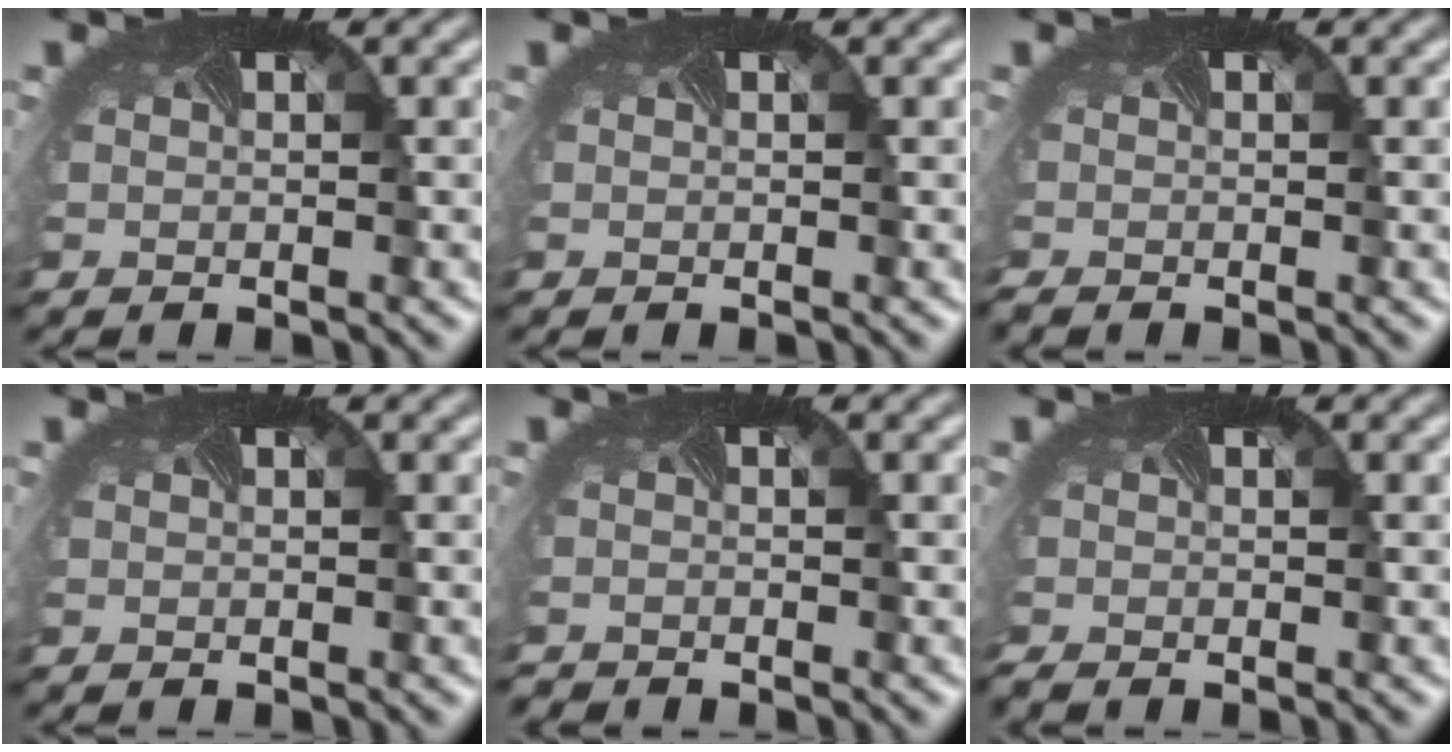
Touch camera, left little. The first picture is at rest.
{"total": 0.0}
{"total": 0.9, "force": [-0.8, 0.0, 0.3], "torque": [-0.011, -0.009, -0.016]}
{"total": 0.0}
{"total": 0.9, "force": [-0.8, -0.3, -0.5], "torque": [0.003, -0.009, -0.016]}
{"total": 1.1, "force": [-0.9, 0.2, 0.5], "torque": [-0.015, -0.011, -0.016]}